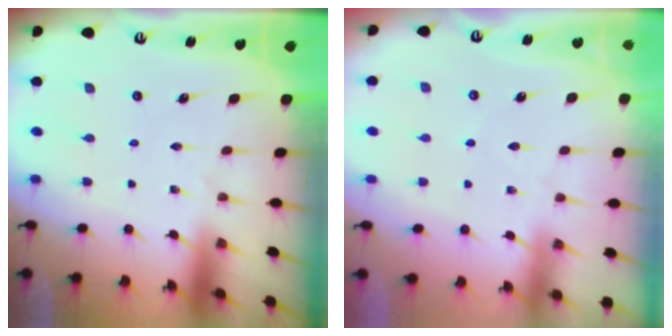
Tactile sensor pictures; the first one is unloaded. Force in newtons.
{"total": 2.5, "press": 2.4, "slide": 0.5}